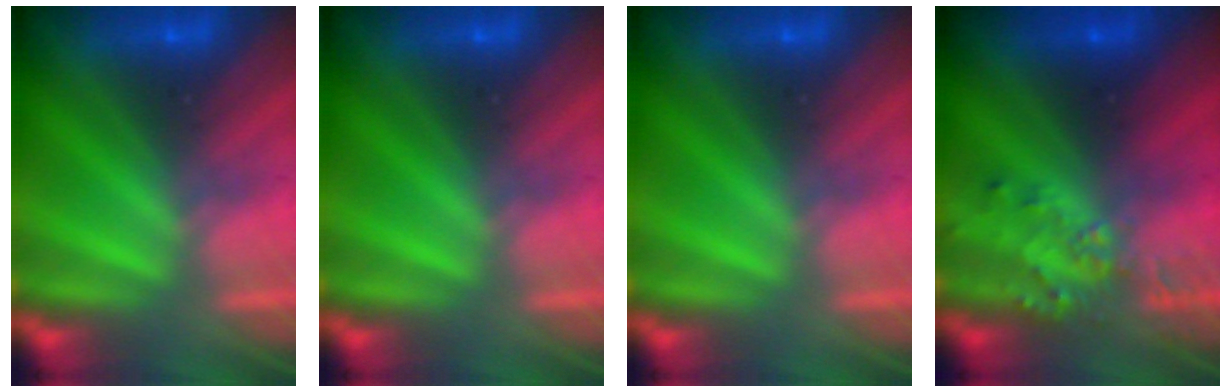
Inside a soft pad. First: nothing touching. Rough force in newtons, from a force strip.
{"total": 0.0}
{"total": 0.0}
{"total": 3.1}